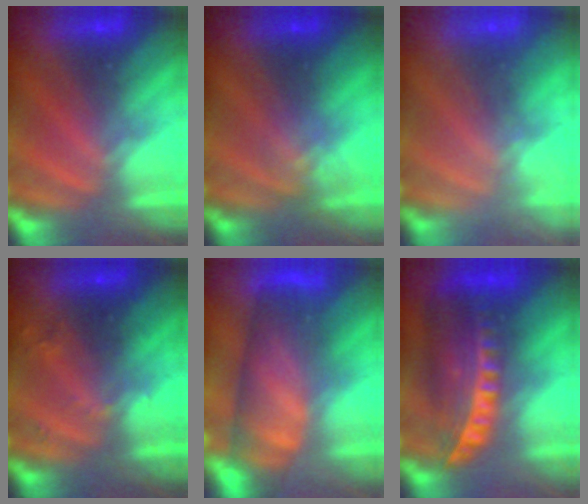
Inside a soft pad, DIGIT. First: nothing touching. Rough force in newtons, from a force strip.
{"total": 2.6}
{"total": 2.6}
{"total": 2.4}
{"total": 7.8}
{"total": 6.7}